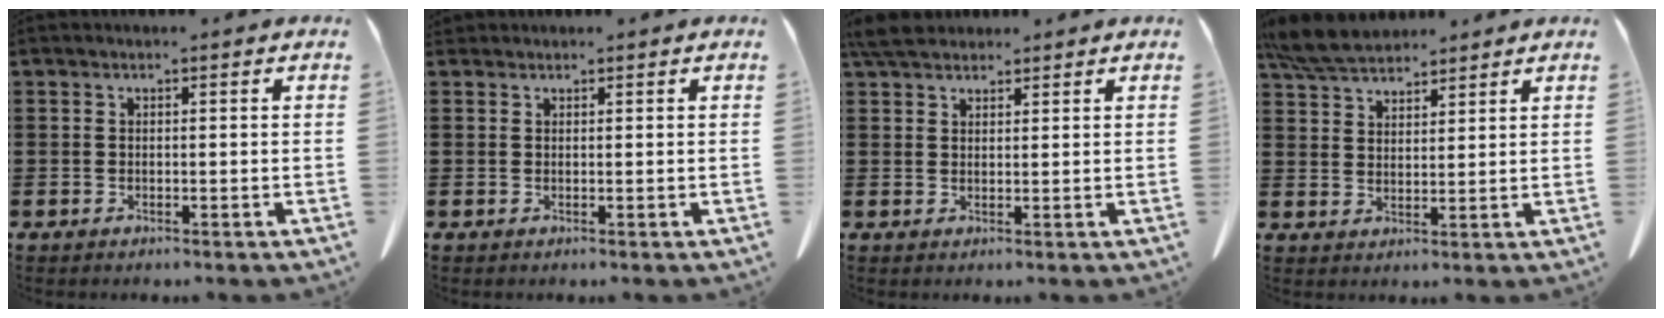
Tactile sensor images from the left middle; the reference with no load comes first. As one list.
[{"total": 0.6, "force": [0.5, 0.2, 0.1], "torque": [-0.003, 0.000, 0.012]}, {"total": 4.2, "force": [3.6, 1.3, 1.7], "torque": [-0.042, -0.001, 0.070]}, {"total": 6.3, "force": [5.7, 1.7, 2.1], "torque": [-0.060, -0.011, 0.109]}]